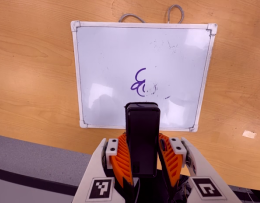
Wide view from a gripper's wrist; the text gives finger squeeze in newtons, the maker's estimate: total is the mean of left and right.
{"total": 9.8, "left": 7.6, "right": 11.9}